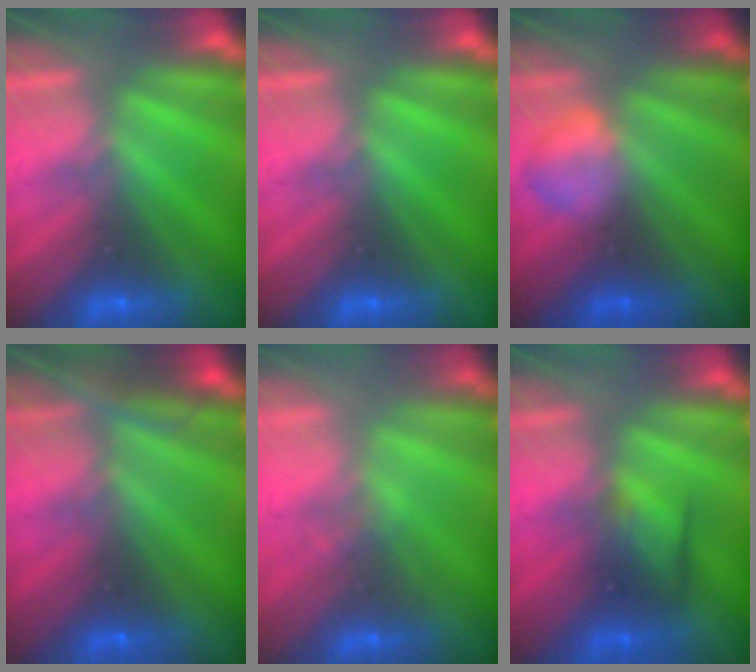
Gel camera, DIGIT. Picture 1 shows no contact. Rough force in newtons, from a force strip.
{"total": 0.0}
{"total": 2.3}
{"total": 6.1}
{"total": 2.2}
{"total": 2.4}